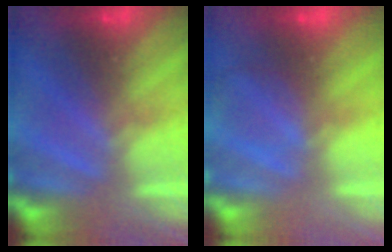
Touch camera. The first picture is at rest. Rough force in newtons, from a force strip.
{"total": 2.1}